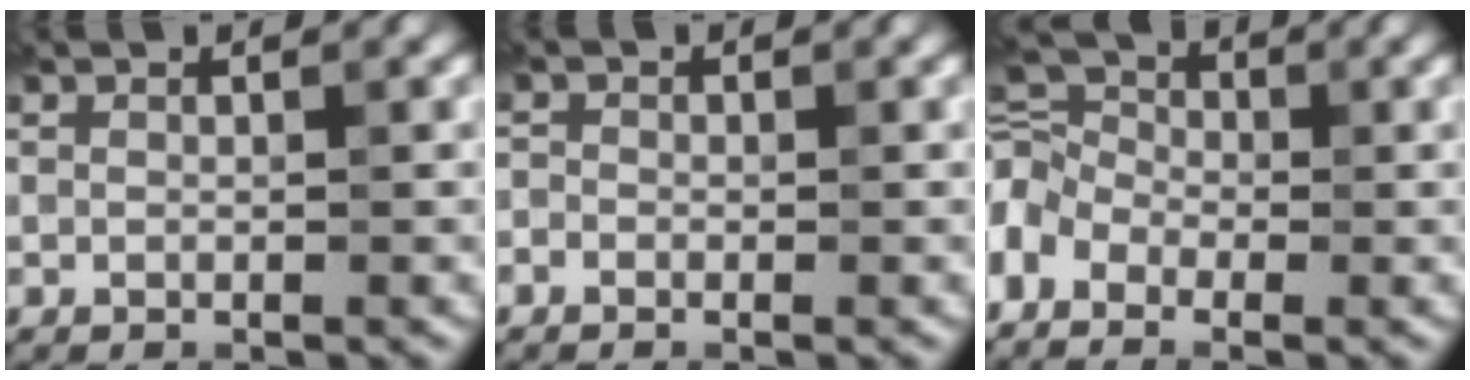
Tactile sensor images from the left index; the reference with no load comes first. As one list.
[{"total": 0.9, "force": [-0.7, 0.5, -0.3], "torque": [0.013, 0.000, -0.014]}, {"total": 4.4, "force": [-2.8, 2.6, 2.3], "torque": [-0.054, 0.000, -0.060]}]